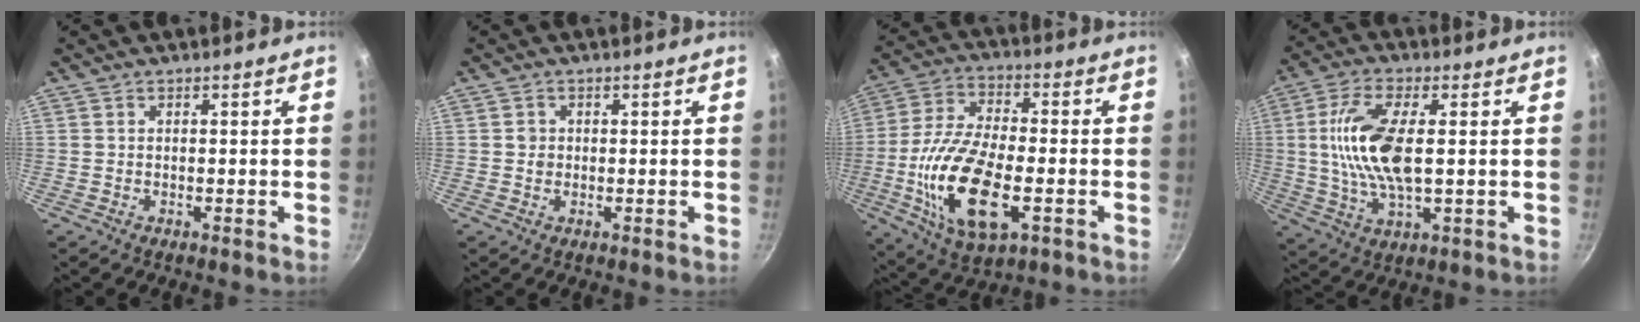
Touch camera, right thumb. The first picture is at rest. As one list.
[{"total": 1.5, "force": [0.1, 1.4, 0.6], "torque": [-0.005, 0.003, 0.002]}, {"total": 19.2, "force": [-4.8, 8.8, 16.4], "torque": [-0.321, 0.009, -0.081]}, {"total": 14.0, "force": [1.2, 5.6, 12.8], "torque": [-0.271, -0.002, 0.026]}]